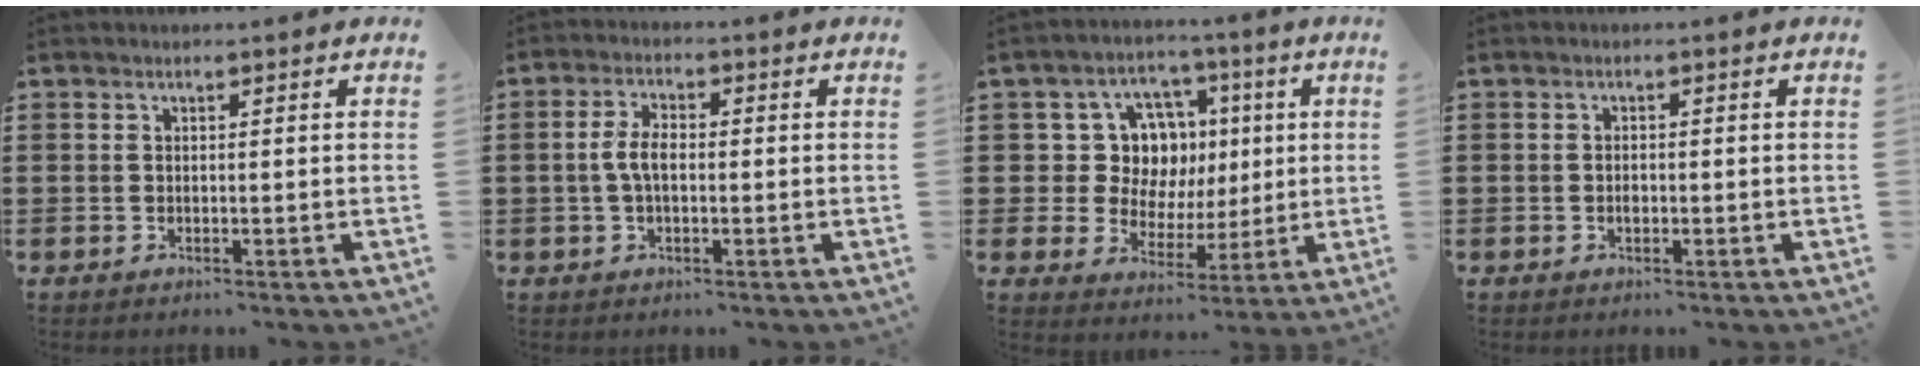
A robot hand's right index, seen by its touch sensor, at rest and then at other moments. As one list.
[{"total": 4.0, "force": [-0.1, 1.5, 3.7], "torque": [-0.086, -0.003, -0.009]}, {"total": 10.0, "force": [2.1, 8.6, 4.7], "torque": [-0.101, 0.012, 0.049]}, {"total": 1.2, "force": [-0.3, 0.5, 1.1], "torque": [-0.023, -0.002, -0.005]}]